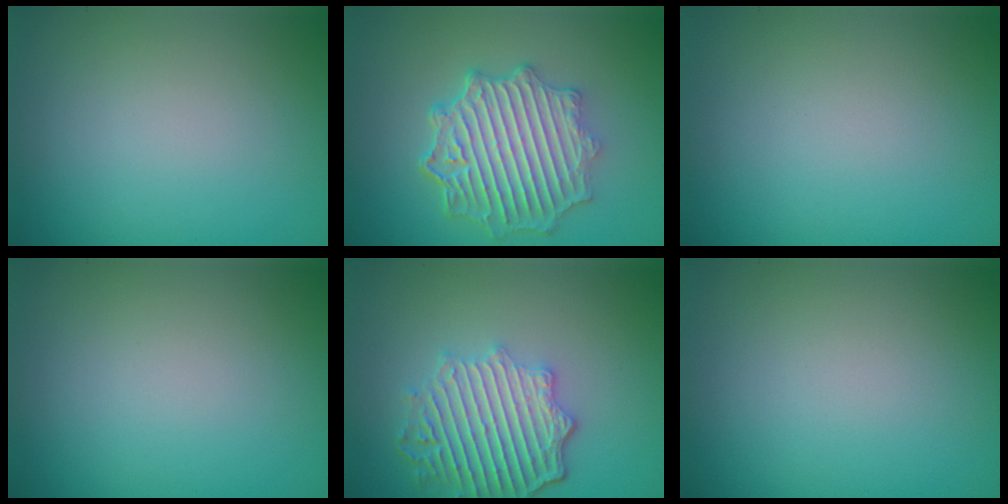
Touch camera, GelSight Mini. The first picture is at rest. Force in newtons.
{"total": 6.4, "press": 5.3, "slide": 3.6}
{"total": 0.0}
{"total": 0.0}
{"total": 5.7, "press": 4.5, "slide": 3.5}
{"total": 0.0}